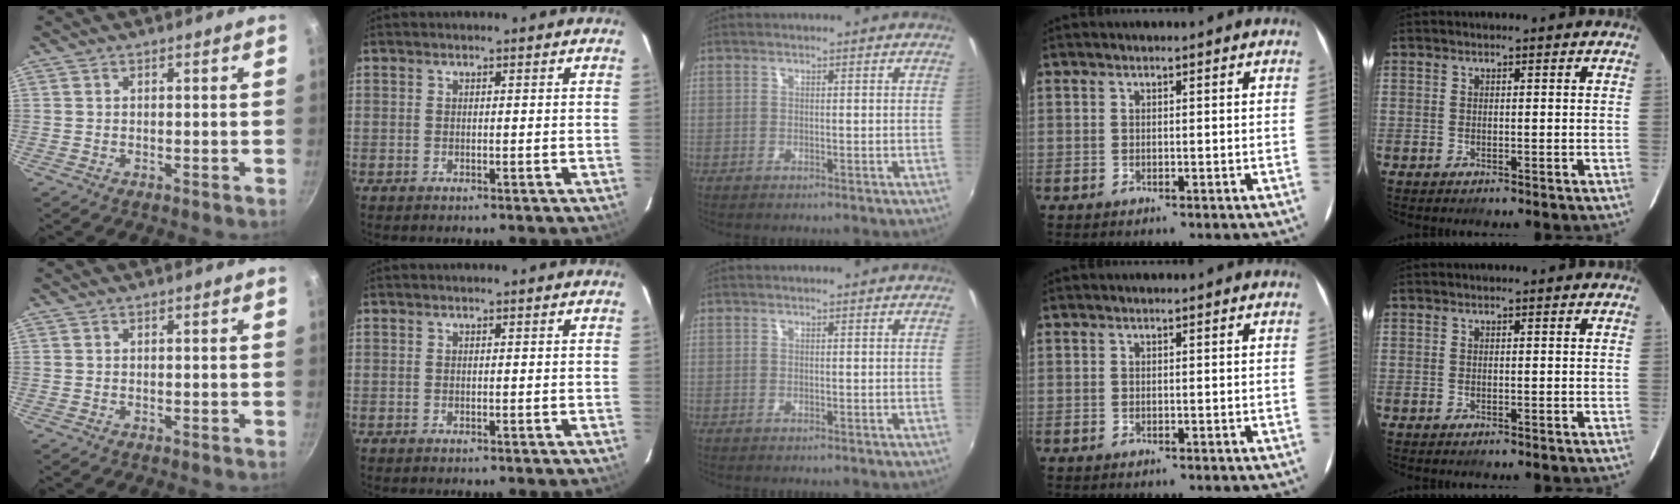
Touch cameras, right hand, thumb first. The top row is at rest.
{}